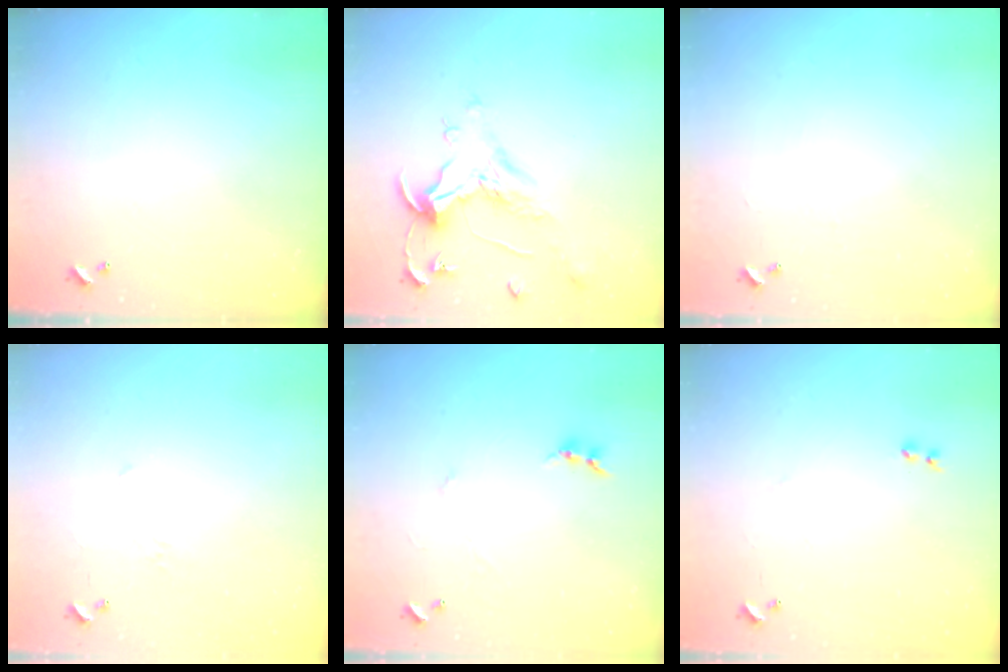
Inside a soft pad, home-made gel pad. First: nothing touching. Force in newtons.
{"total": 1.6, "press": 1.4, "slide": 0.7}
{"total": 2.6, "press": 2.6, "slide": 0.4}
{"total": 5.5, "press": 5.4, "slide": 0.9}
{"total": 0.0}
{"total": 7.7, "press": 7.6, "slide": 0.7}